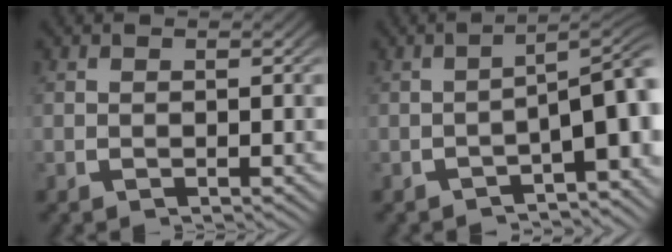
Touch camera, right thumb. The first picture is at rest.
{"total": 6.6, "force": [-2.3, 2.6, 5.7], "torque": [-0.083, -0.016, -0.025]}